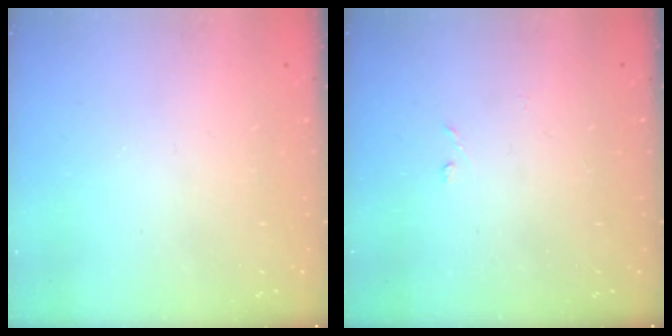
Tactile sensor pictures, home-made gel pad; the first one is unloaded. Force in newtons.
{"total": 3.1, "press": 3.0, "slide": 0.4}